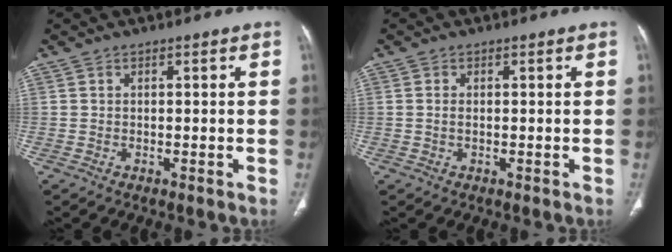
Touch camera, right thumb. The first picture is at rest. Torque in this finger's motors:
{"motor_torque": [-0.32, 0.15, 0.27, 0.40, -0.02]}